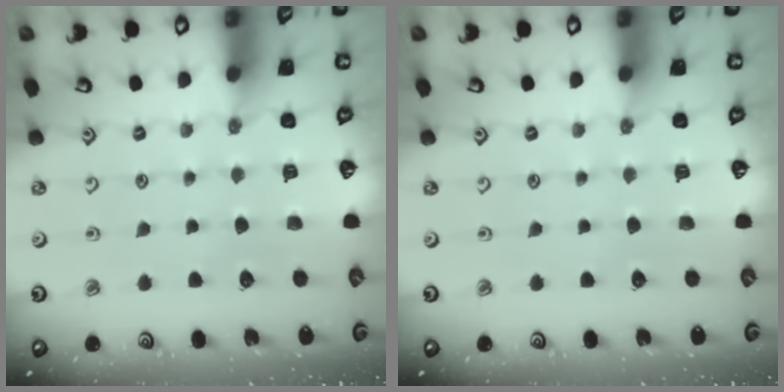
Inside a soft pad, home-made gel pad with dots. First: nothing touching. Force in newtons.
{"total": 0.0}